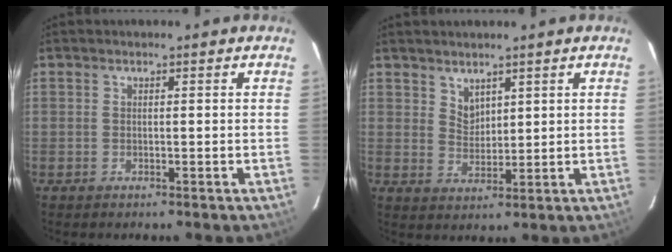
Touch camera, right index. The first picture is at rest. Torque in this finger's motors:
{"motor_torque": [-0.11, -0.03, -0.04, 0.00]}